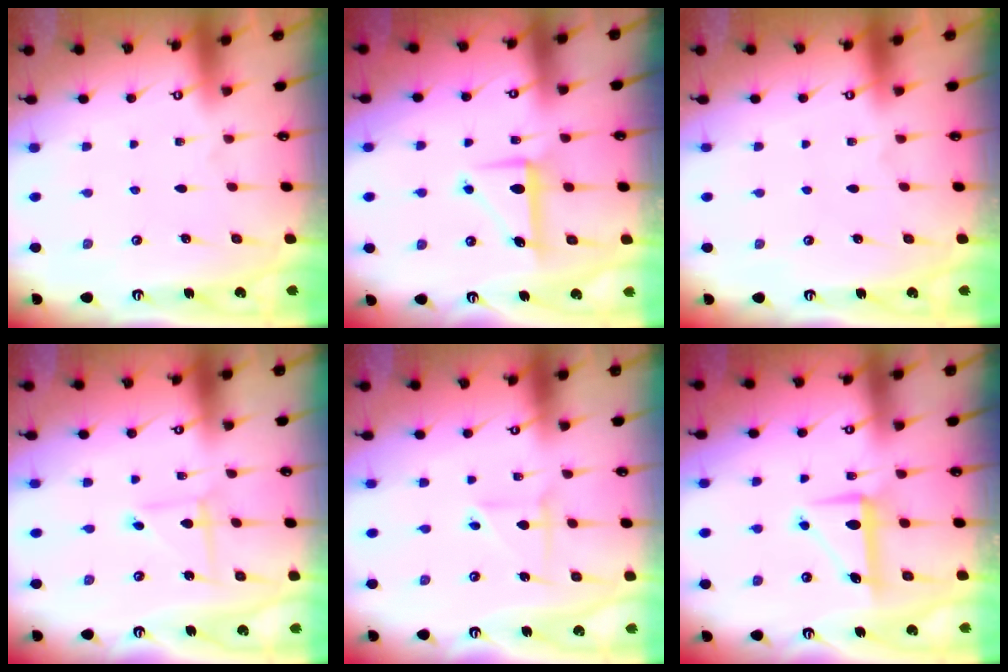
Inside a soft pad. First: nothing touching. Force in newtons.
{"total": 7.7, "press": 7.7, "slide": 1.0}
{"total": 0.0}
{"total": 2.4, "press": 2.4, "slide": 0.2}
{"total": 3.1, "press": 3.0, "slide": 0.6}
{"total": 7.9, "press": 7.8, "slide": 1.0}